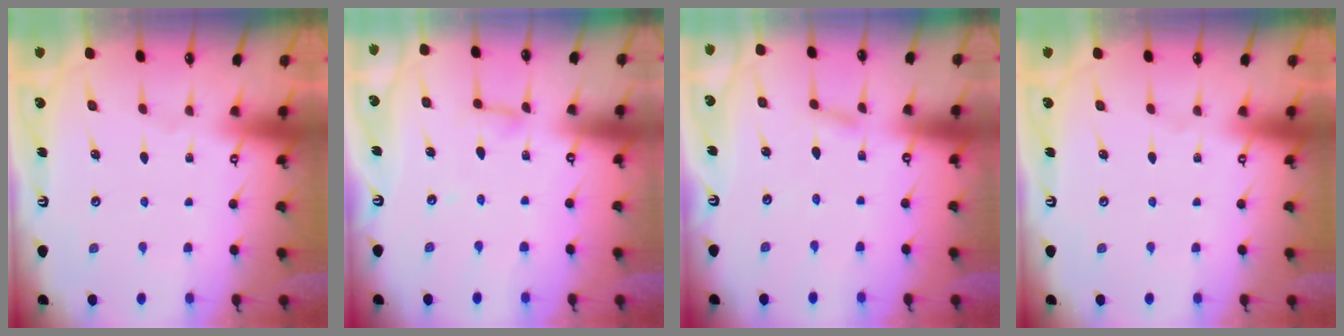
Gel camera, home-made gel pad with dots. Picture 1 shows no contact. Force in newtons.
{"total": 4.2, "press": 4.2, "slide": 0.2}
{"total": 1.5, "press": 1.5, "slide": 0.1}
{"total": 0.0}